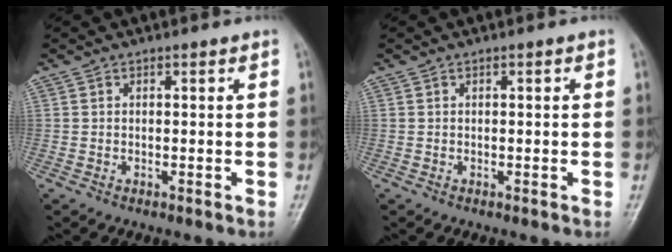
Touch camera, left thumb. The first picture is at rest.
{"total": 0.0}